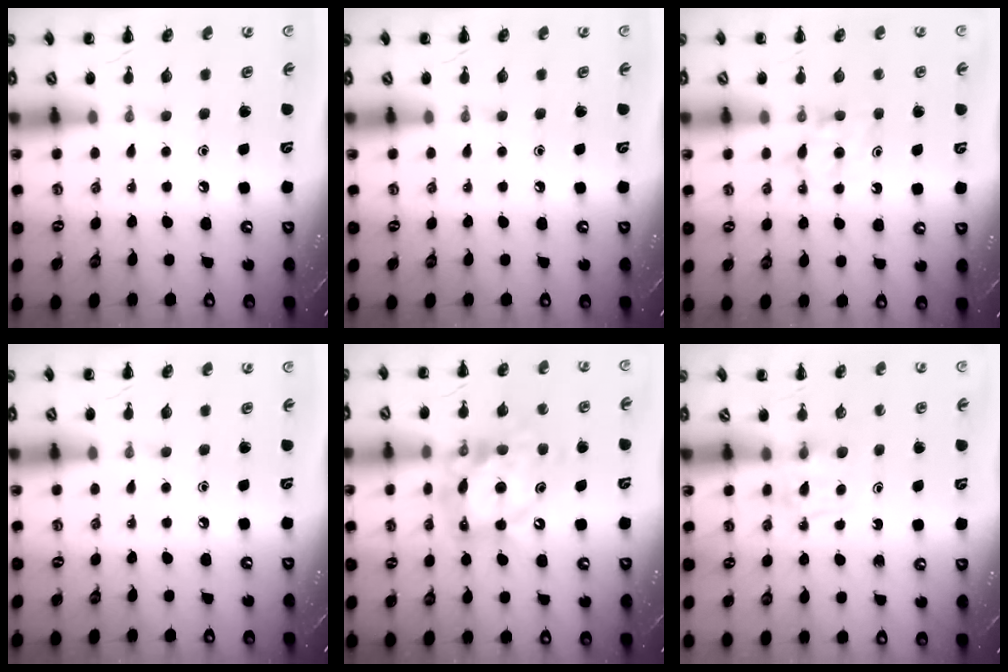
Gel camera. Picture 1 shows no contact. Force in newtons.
{"total": 0.0}
{"total": 5.5, "press": 5.3, "slide": 1.6}
{"total": 0.0}
{"total": 12.6, "press": 12.0, "slide": 3.8}
{"total": 4.1, "press": 3.9, "slide": 1.4}